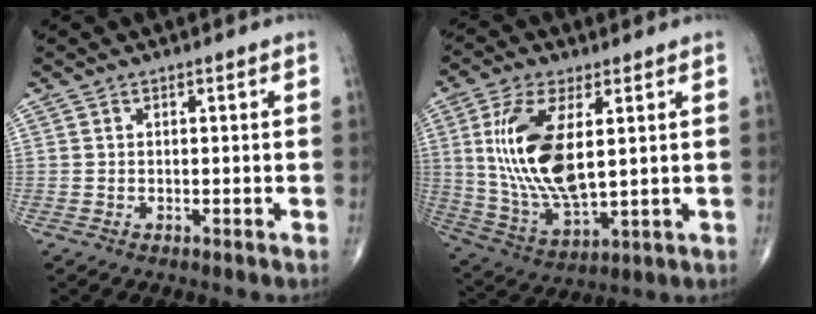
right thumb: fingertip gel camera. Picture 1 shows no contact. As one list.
[{"total": 16.5, "force": [3.2, 7.3, 14.5], "torque": [-0.294, -0.021, 0.073]}]